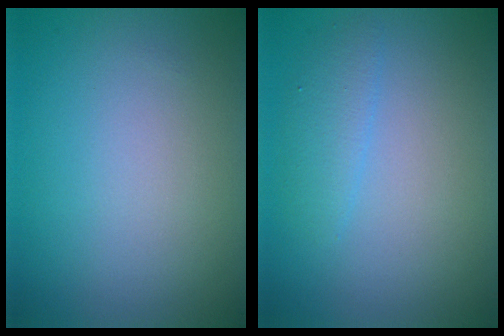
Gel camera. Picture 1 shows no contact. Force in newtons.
{"total": 1.6, "press": 1.6, "slide": 0.1}